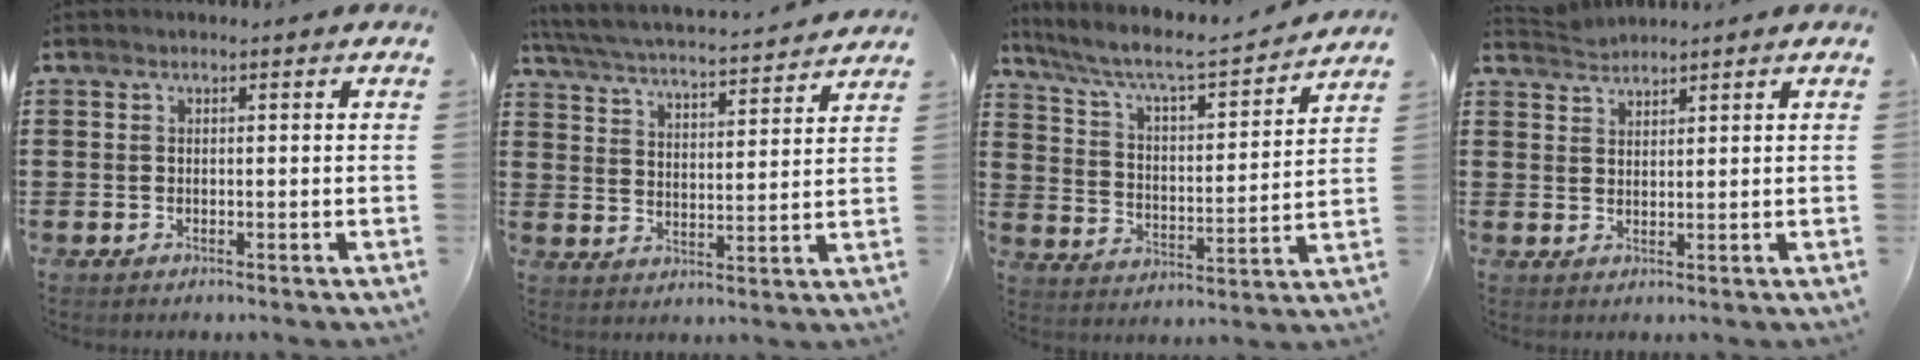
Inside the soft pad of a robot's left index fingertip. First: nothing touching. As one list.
[{"total": 4.4, "force": [4.2, -0.5, 1.2], "torque": [-0.045, -0.034, 0.065]}, {"total": 5.9, "force": [5.0, 0.4, 3.0], "torque": [-0.081, -0.039, 0.076]}, {"total": 2.2, "force": [2.1, -0.1, -0.4], "torque": [0.001, -0.002, 0.043]}]